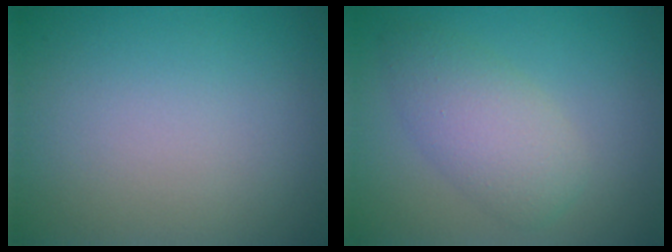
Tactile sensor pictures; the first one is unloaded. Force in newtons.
{"total": 4.0, "press": 4.0, "slide": 0.0}